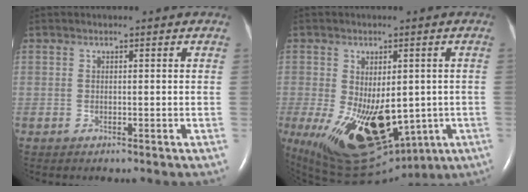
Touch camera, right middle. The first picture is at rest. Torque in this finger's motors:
{"motor_torque": [2.14, 0.00, 1.05, 0.21]}